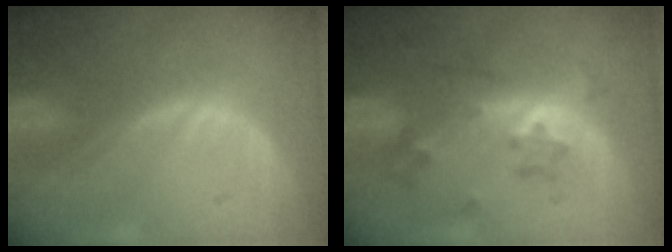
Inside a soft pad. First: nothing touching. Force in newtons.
{"total": 6.6, "press": 6.0, "slide": 2.7}